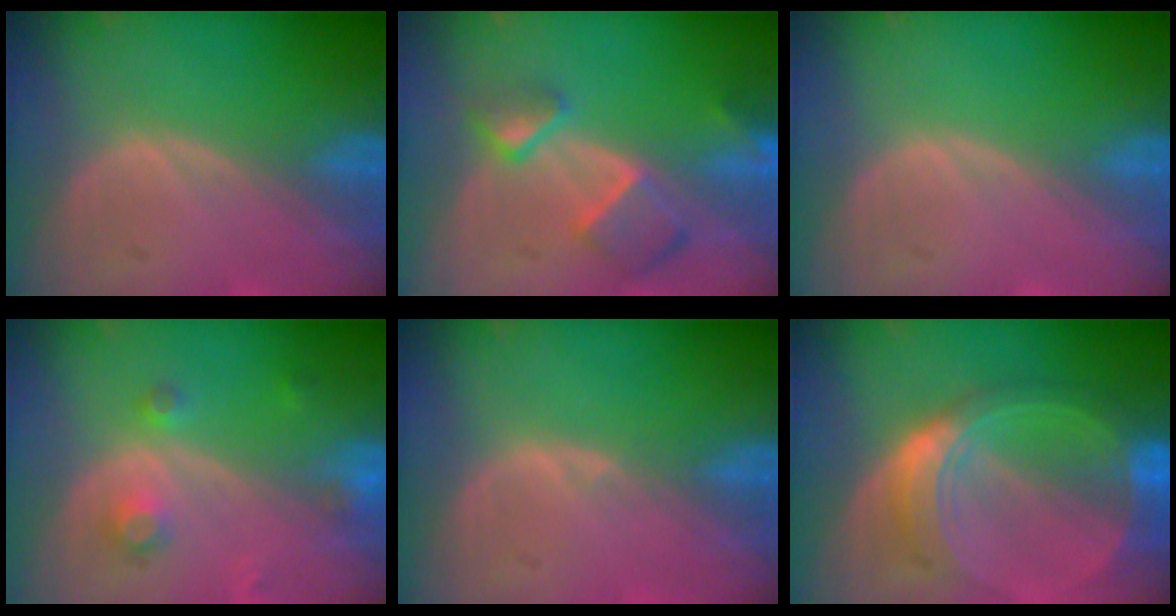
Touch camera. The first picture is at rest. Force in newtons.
{"total": 7.7, "press": 6.7, "slide": 3.9}
{"total": 0.0}
{"total": 3.7, "press": 3.2, "slide": 1.8}
{"total": 0.6, "press": 0.5, "slide": 0.3}
{"total": 8.8, "press": 8.8, "slide": 0.6}